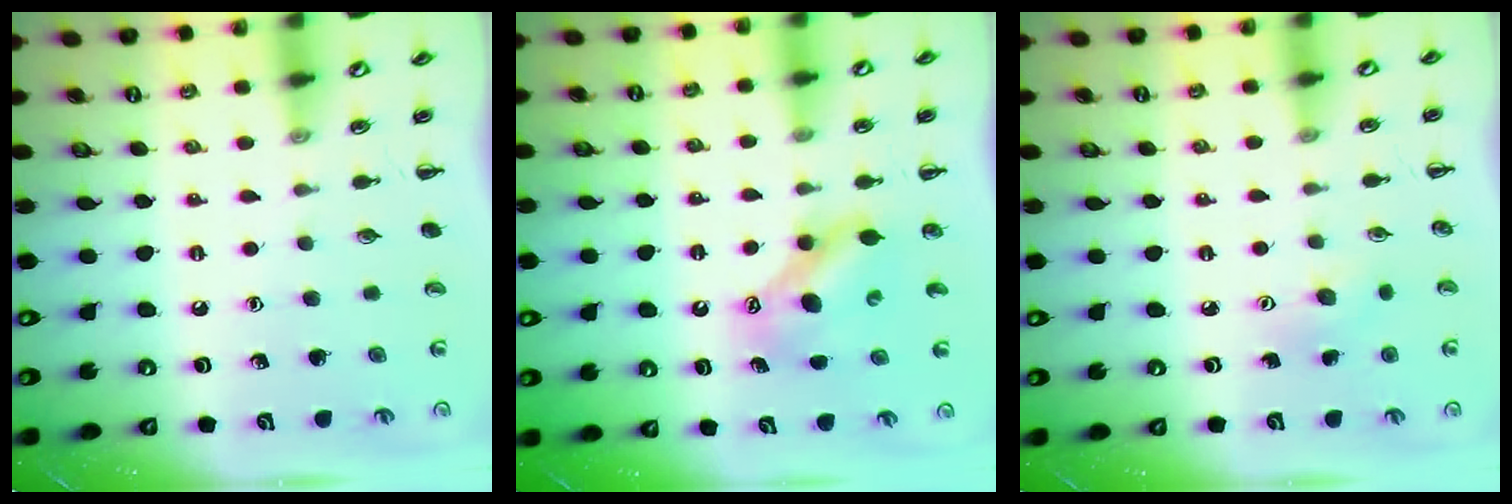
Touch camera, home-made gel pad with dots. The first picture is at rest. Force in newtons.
{"total": 7.6, "press": 7.6, "slide": 1.0}
{"total": 4.6, "press": 4.4, "slide": 1.2}